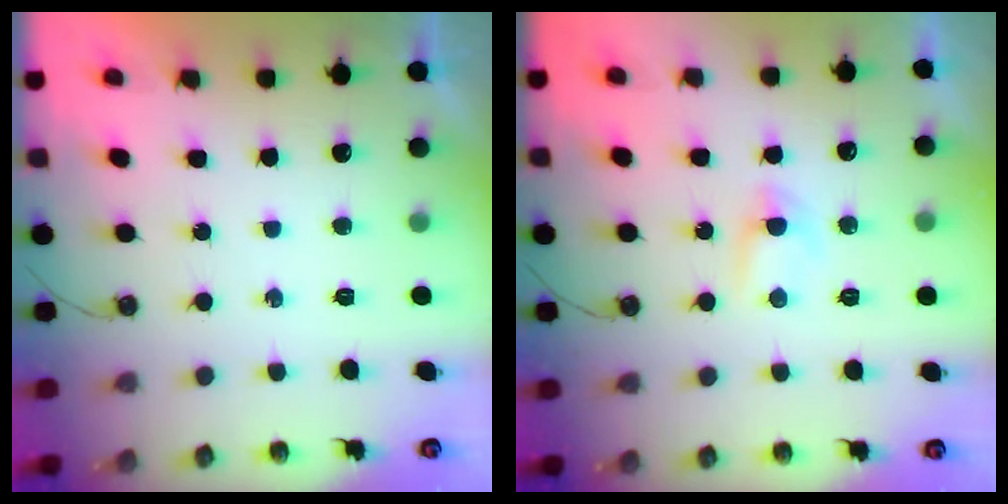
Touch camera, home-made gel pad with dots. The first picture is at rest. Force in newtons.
{"total": 3.7, "press": 3.6, "slide": 0.6}